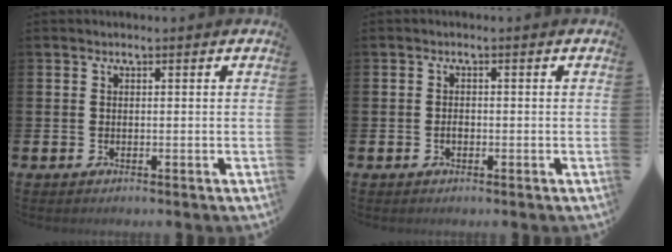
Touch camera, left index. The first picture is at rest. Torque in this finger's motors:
{"motor_torque": [0.03, 0.03, 0.00, 0.02]}